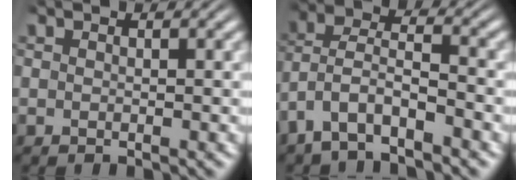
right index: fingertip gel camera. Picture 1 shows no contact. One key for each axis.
{"total": 6.0, "fx": -1.7, "fy": 5.0, "fz": 2.8, "tx": -0.103, "ty": -0.024, "tz": -0.026}